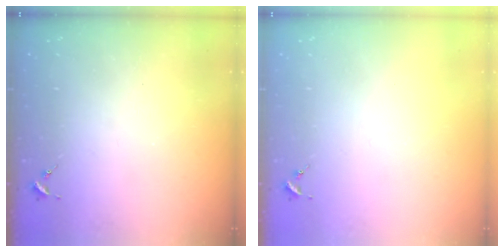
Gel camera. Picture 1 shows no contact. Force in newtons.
{"total": 0.0}